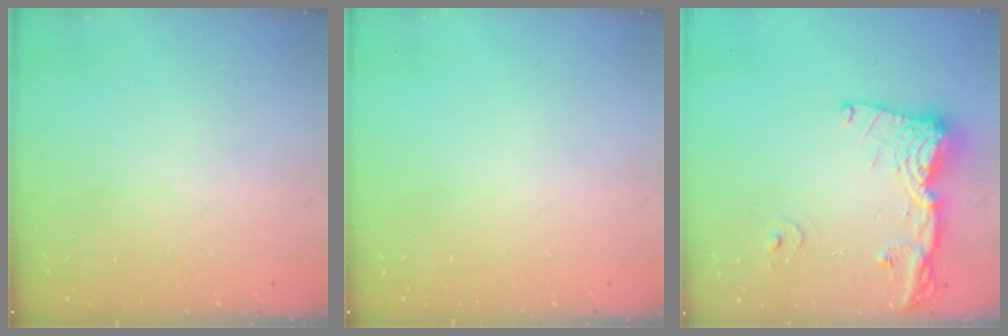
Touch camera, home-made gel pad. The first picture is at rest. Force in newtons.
{"total": 0.0}
{"total": 16.5, "press": 16.4, "slide": 2.1}